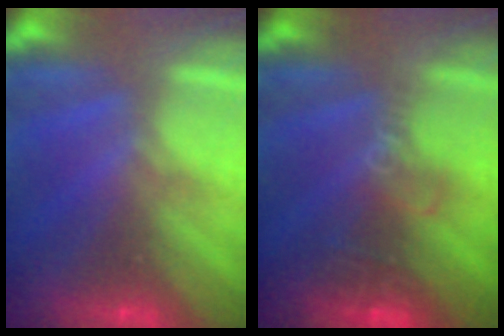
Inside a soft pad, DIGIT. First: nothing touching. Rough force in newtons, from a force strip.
{"total": 2.7}